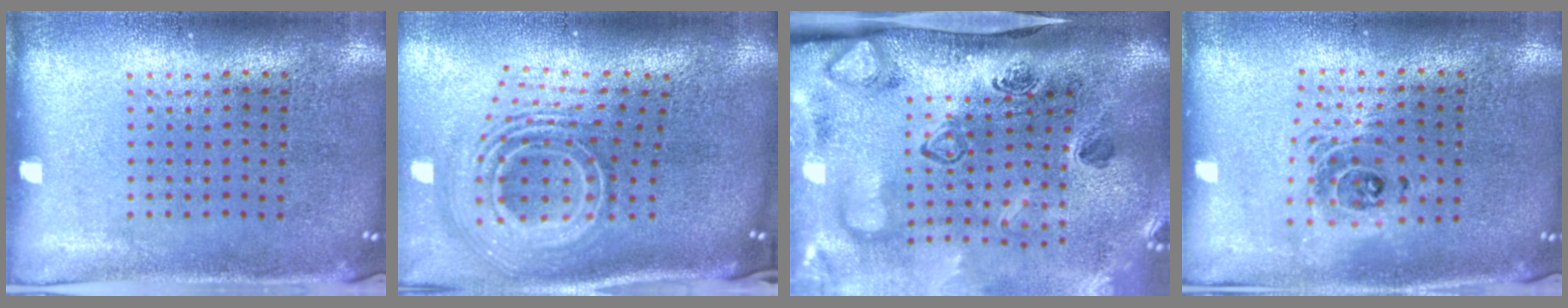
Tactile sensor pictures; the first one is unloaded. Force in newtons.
{"total": 3.2, "press": 2.0, "slide": 2.5}
{"total": 4.5, "press": 3.1, "slide": 3.3}
{"total": 1.4, "press": 1.2, "slide": 0.7}